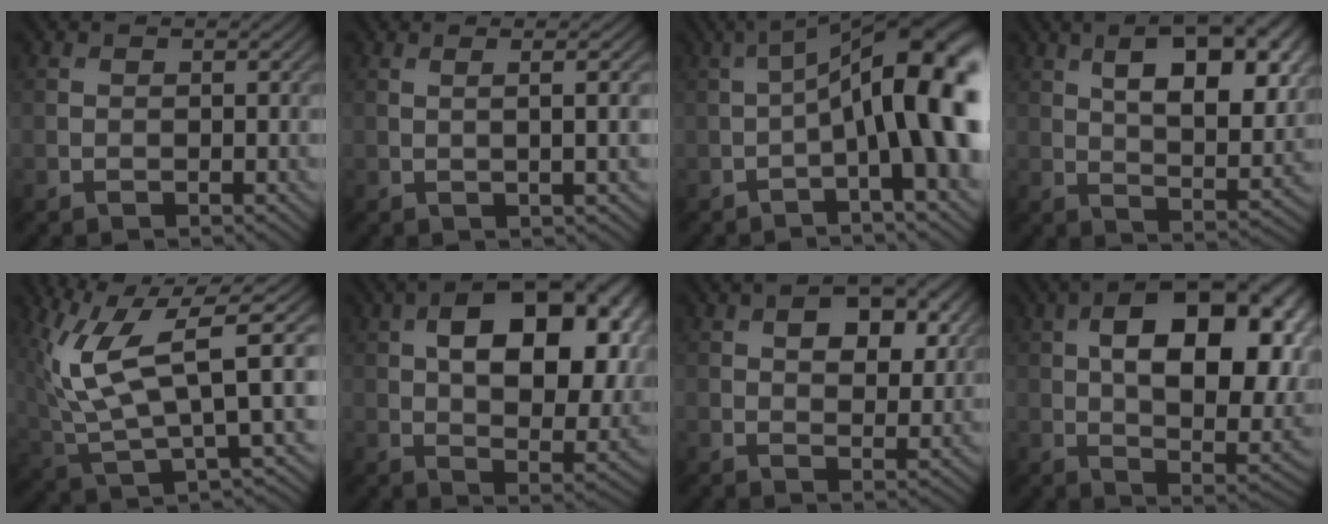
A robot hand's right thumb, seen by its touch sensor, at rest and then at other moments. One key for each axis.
{"total": 4.1, "fx": 0.5, "fy": 0.7, "fz": 4.0, "tx": -0.055, "ty": 0.016, "tz": 0.007}
{"total": 16.2, "fx": -0.4, "fy": 4.9, "fz": 15.5, "tx": -0.221, "ty": 0.016, "tz": -0.008}
{"total": 14.3, "fx": 5.7, "fy": 6.4, "fz": 11.5, "tx": -0.170, "ty": 0.011, "tz": 0.082}
{"total": 13.6, "fx": 3.3, "fy": 4.4, "fz": 12.4, "tx": -0.267, "ty": 0.000, "tz": 0.069}
{"total": 16.6, "fx": 4.4, "fy": 9.3, "fz": 13.0, "tx": -0.179, "ty": 0.018, "tz": 0.064}
{"total": 7.1, "fx": 2.7, "fy": 3.9, "fz": 5.3, "tx": -0.076, "ty": -0.001, "tz": 0.039}
{"total": 18.2, "fx": 4.5, "fy": 9.8, "fz": 14.7, "tx": -0.213, "ty": 0.016, "tz": 0.063}